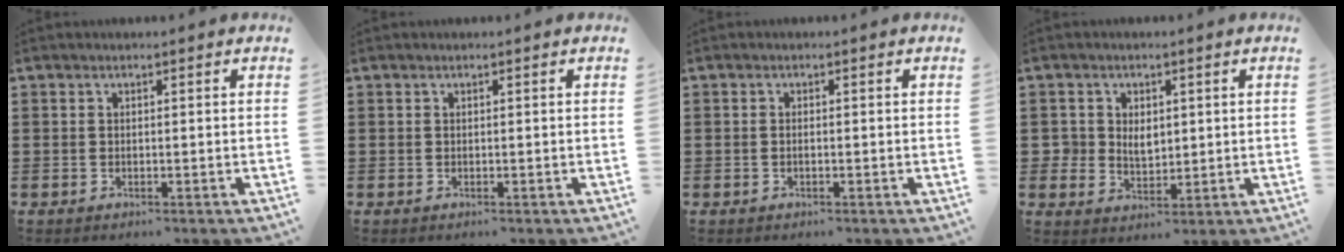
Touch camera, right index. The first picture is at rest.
{"total": 0.0}
{"total": 0.6, "force": [-0.1, 0.1, 0.5], "torque": [-0.011, -0.003, -0.002]}
{"total": 3.8, "force": [0.7, 3.1, 2.1], "torque": [-0.052, 0.010, 0.012]}